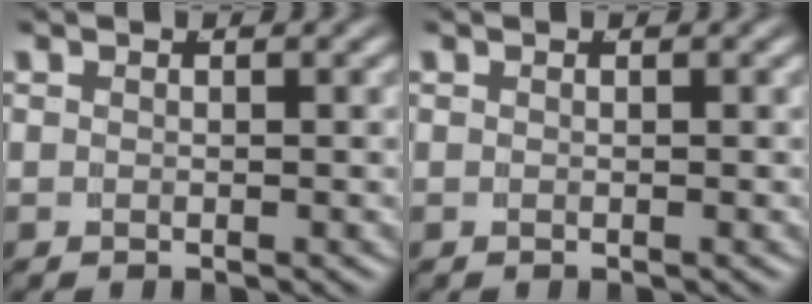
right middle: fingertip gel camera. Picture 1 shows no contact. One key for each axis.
{"total": 0.0}